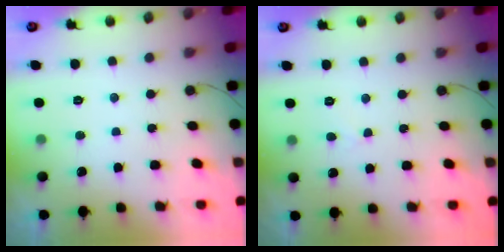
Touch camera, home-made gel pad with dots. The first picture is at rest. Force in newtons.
{"total": 2.1, "press": 2.1, "slide": 0.2}